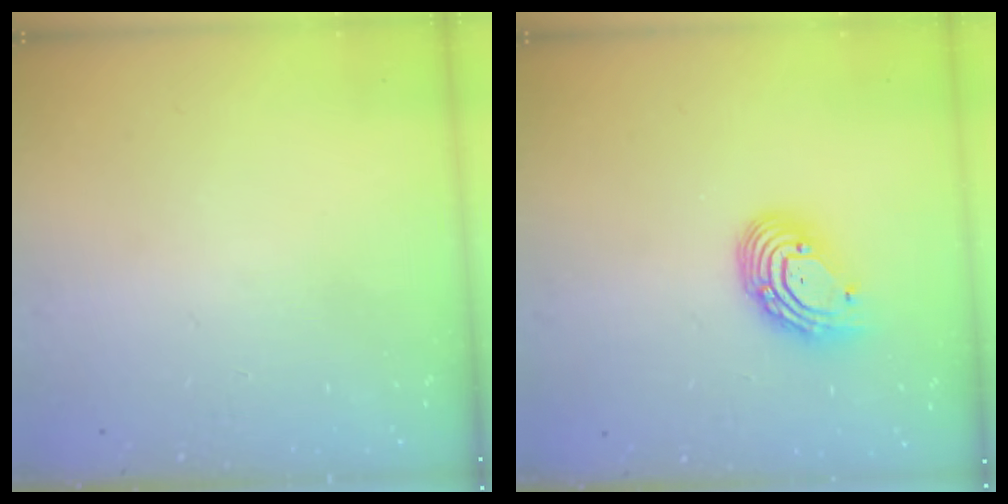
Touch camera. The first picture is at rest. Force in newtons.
{"total": 9.4, "press": 9.3, "slide": 1.1}